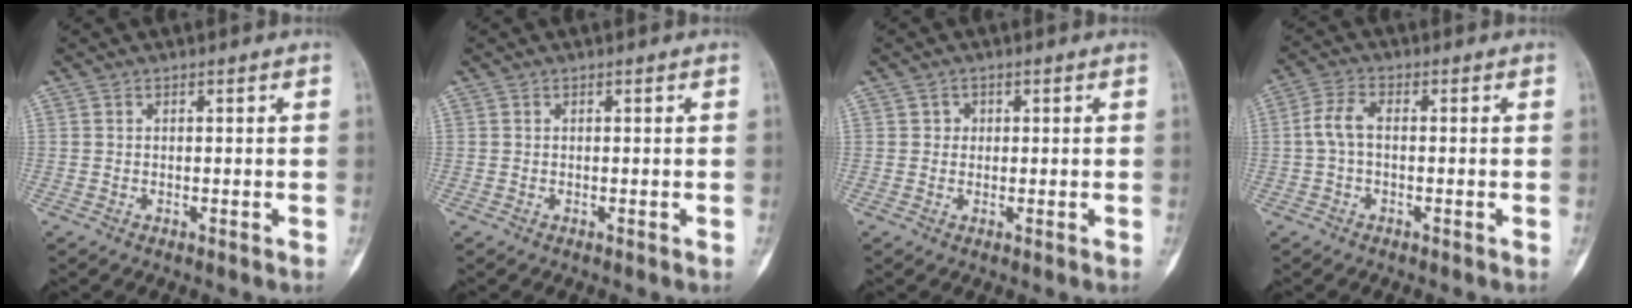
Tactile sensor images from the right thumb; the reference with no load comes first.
{"total": 0.0}
{"total": 1.4, "force": [0.3, 1.4, 0.3], "torque": [0.005, 0.003, 0.002]}
{"total": 4.5, "force": [-0.3, 2.4, 3.7], "torque": [-0.083, 0.015, -0.012]}